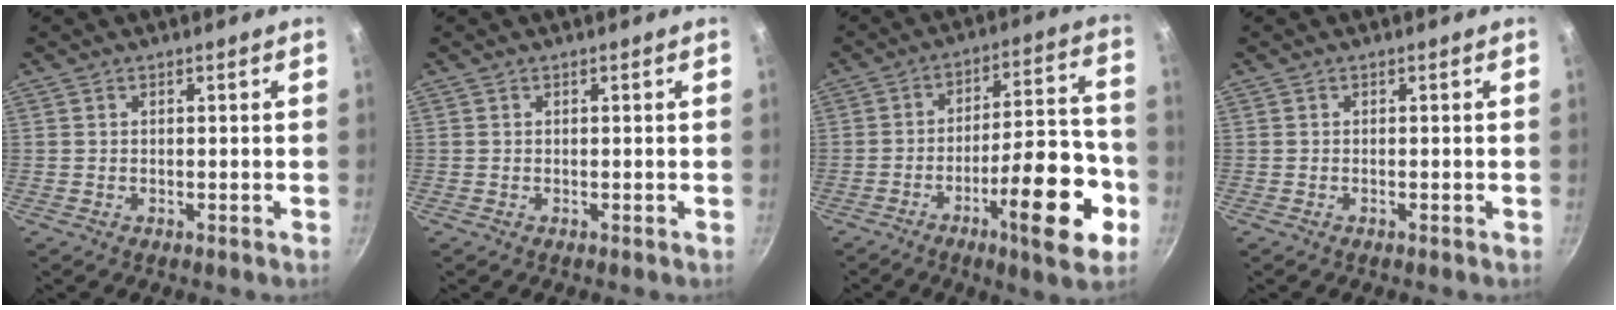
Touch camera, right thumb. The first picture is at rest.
{"total": 0.0}
{"total": 18.5, "force": [-7.6, 5.1, 16.1], "torque": [-0.204, 0.048, -0.114]}
{"total": 0.0}